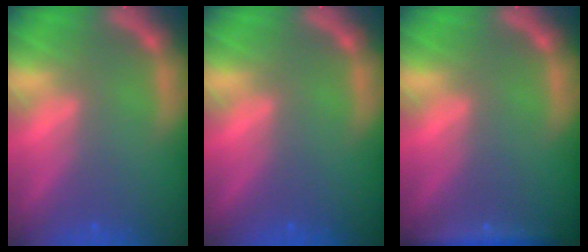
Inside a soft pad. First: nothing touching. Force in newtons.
{"total": 0.0}
{"total": 3.0}